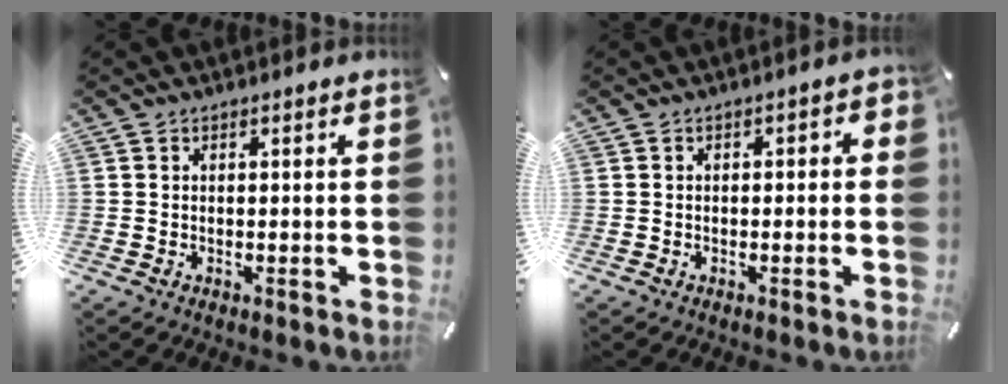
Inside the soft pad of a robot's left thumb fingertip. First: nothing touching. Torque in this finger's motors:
{"motor_torque": [0.19, -0.19, 0.19, 0.15, -0.03]}